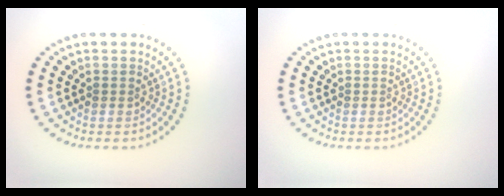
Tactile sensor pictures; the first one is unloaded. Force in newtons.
{"total": 0.0}